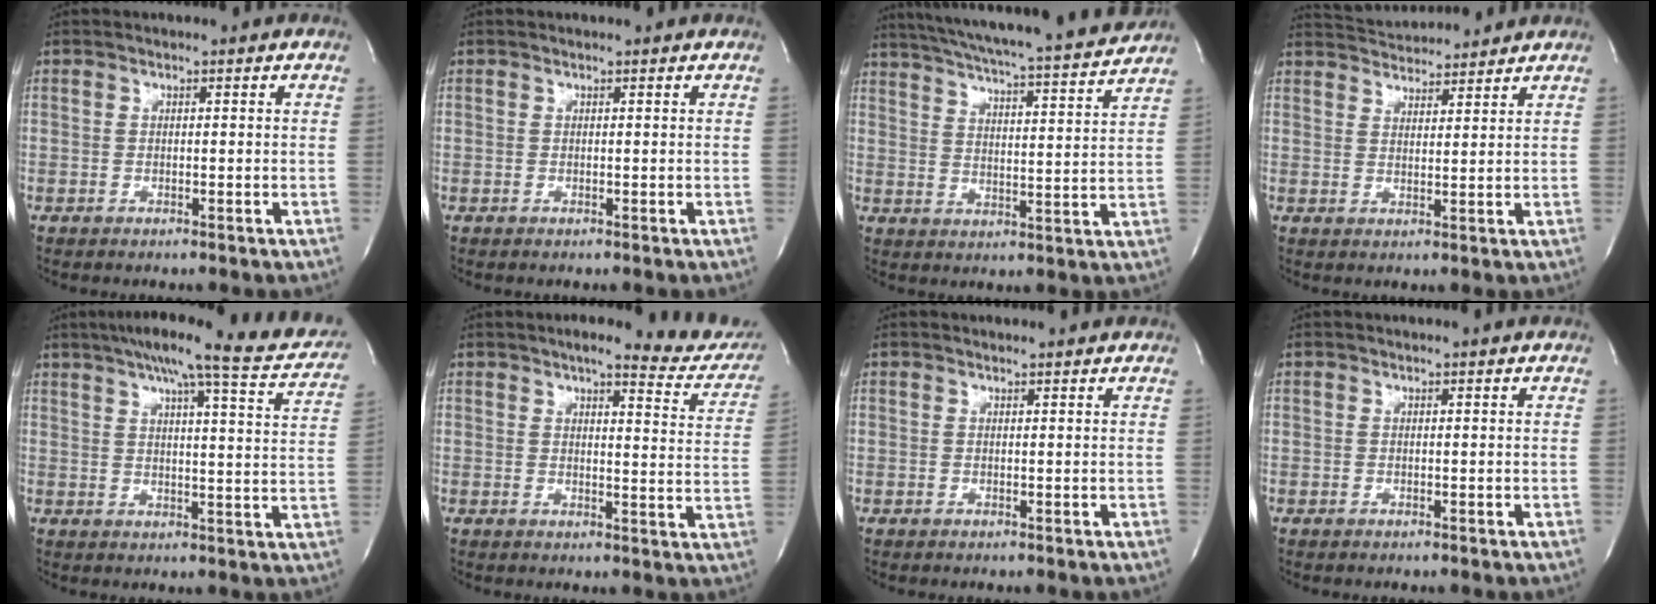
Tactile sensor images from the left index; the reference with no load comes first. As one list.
[{"total": 0.5, "force": [0.5, 0.0, 0.1], "torque": [-0.004, 0.002, 0.004]}, {"total": 20.0, "force": [18.2, 0.0, 8.3], "torque": [-0.140, -0.019, 0.253]}, {"total": 8.3, "force": [8.1, 1.0, 1.7], "torque": [-0.035, 0.022, 0.125]}, {"total": 19.5, "force": [16.3, 1.3, 10.7], "torque": [-0.156, -0.002, 0.195]}, {"total": 12.8, "force": [11.3, 2.6, 5.4], "torque": [-0.041, -0.025, 0.111]}, {"total": 2.1, "force": [2.1, 0.0, 0.3], "torque": [-0.011, 0.005, 0.024]}, {"total": 0.9, "force": [0.8, -0.1, 0.2], "torque": [-0.008, 0.000, 0.013]}]